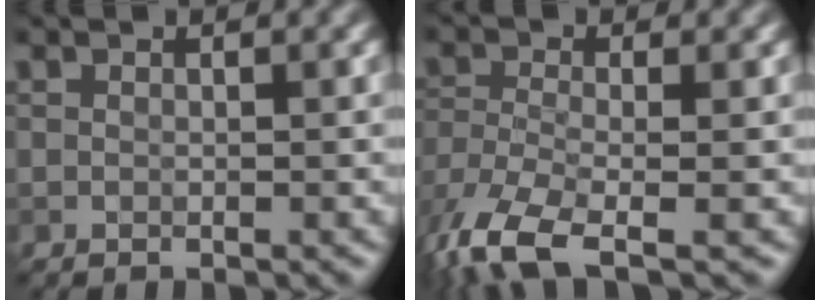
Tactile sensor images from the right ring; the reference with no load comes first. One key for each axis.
{"total": 7.3, "fx": -4.7, "fy": 2.6, "fz": 4.9, "tx": -0.115, "ty": -0.020, "tz": -0.098}